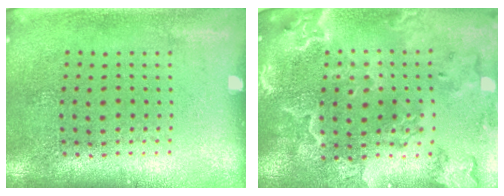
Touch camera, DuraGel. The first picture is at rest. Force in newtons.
{"total": 3.6, "press": 3.1, "slide": 1.9}